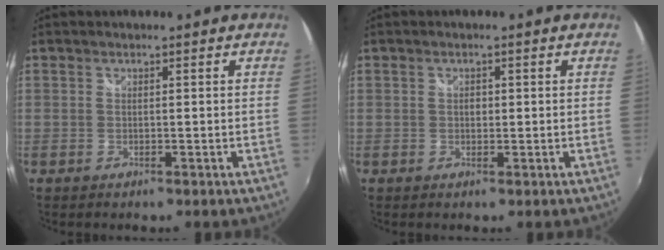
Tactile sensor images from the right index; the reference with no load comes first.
{"total": 1.2, "force": [0.1, 1.0, 0.6], "torque": [-0.008, 0.002, 0.000]}